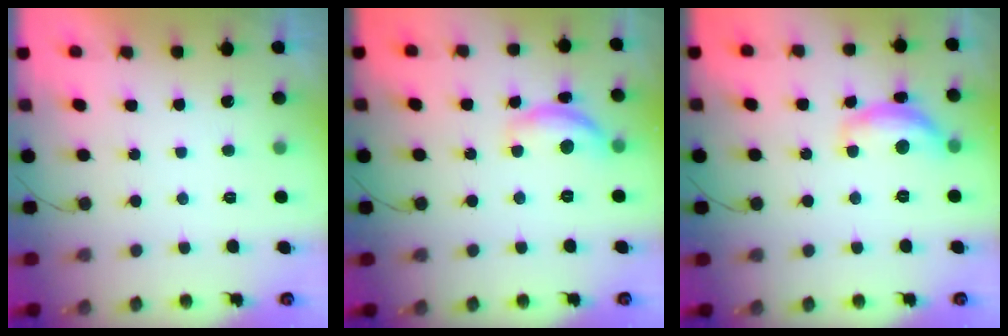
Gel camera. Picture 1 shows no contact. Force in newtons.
{"total": 10.4, "press": 10.4, "slide": 0.6}
{"total": 10.8, "press": 10.8, "slide": 0.5}